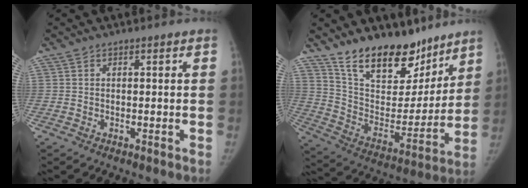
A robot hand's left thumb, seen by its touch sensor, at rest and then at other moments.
{"total": 21.6, "force": [16.1, 10.3, 10.1], "torque": [-0.119, -0.093, 0.273]}